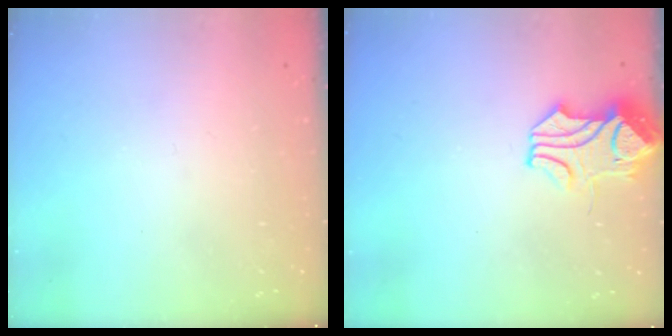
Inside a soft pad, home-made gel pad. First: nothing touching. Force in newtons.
{"total": 1.6, "press": 1.5, "slide": 0.5}